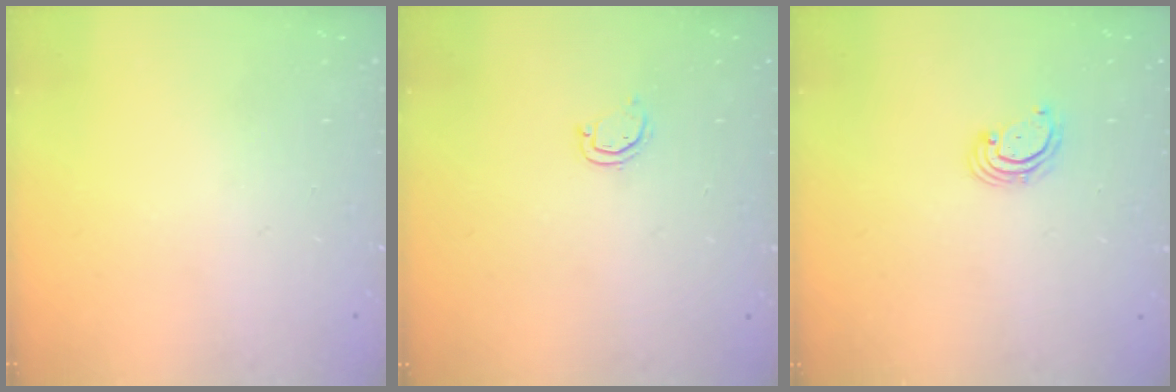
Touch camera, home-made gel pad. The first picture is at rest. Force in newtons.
{"total": 3.2, "press": 3.2, "slide": 0.2}
{"total": 2.7, "press": 2.7, "slide": 0.7}